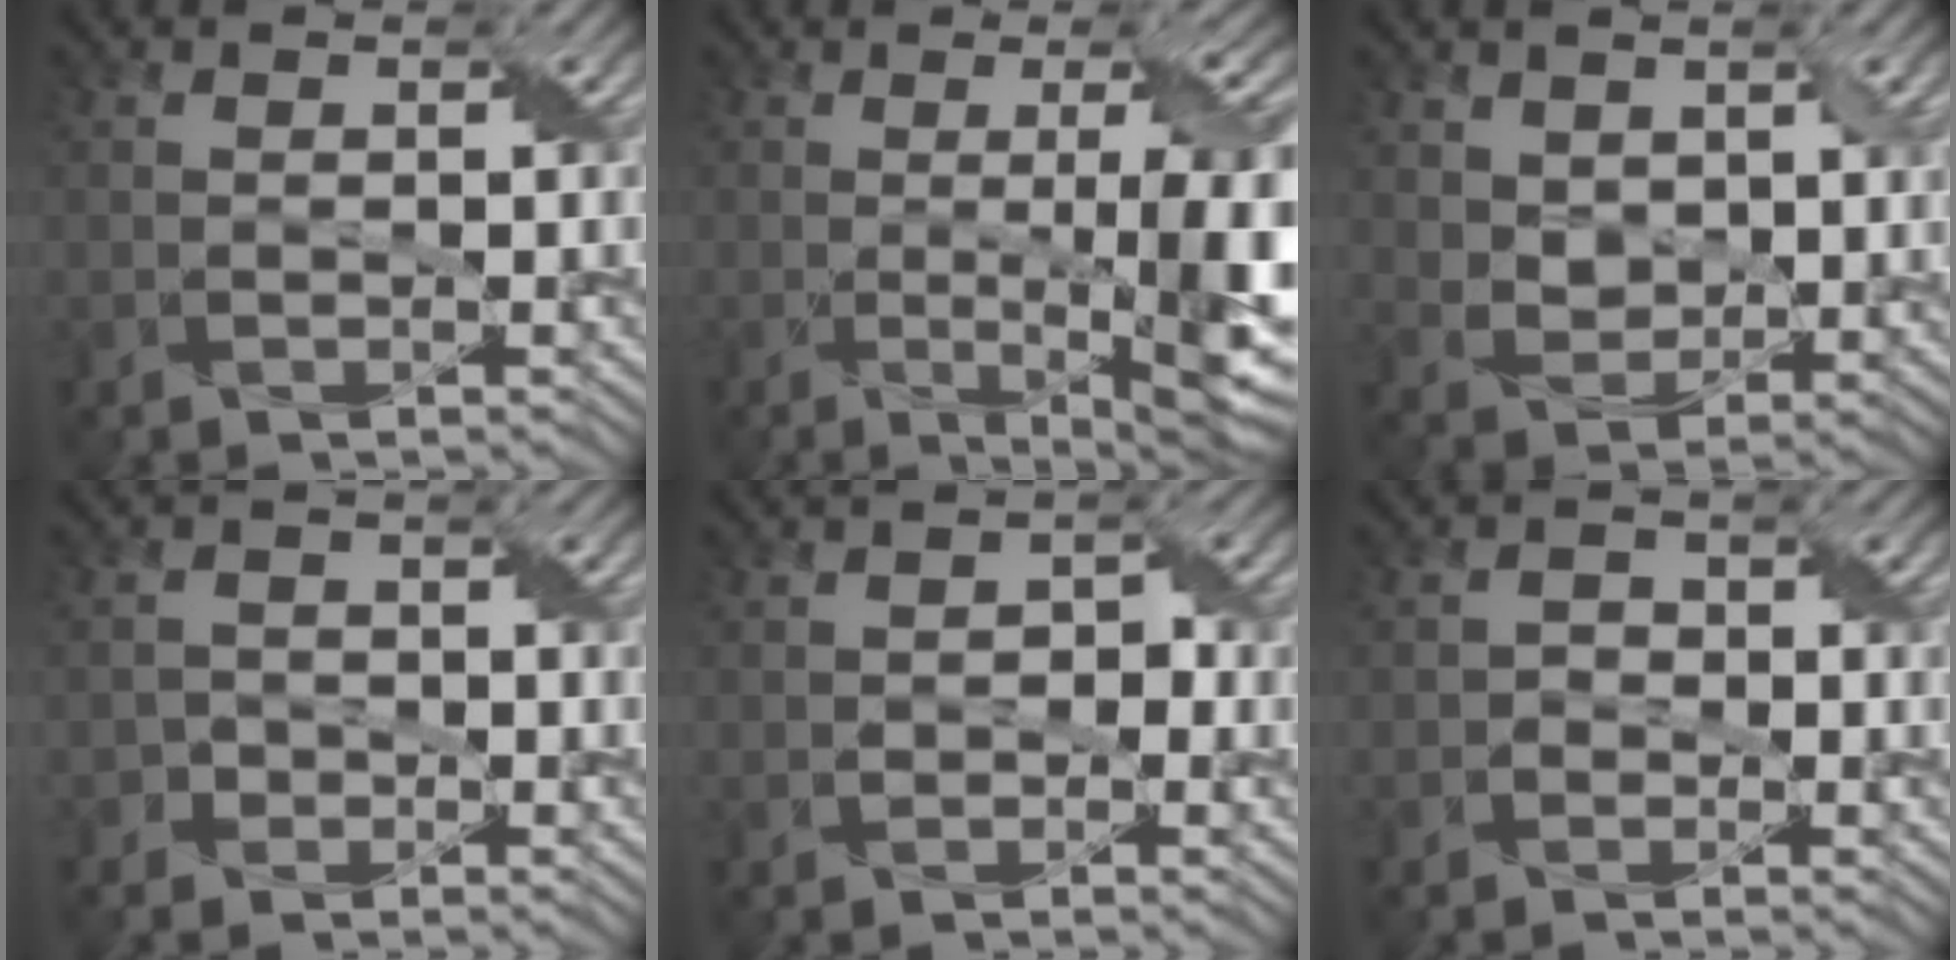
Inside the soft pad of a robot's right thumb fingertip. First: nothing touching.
{"total": 11.6, "force": [-1.4, 3.0, 11.2], "torque": [-0.154, -0.004, -0.018]}
{"total": 4.5, "force": [2.4, 3.2, 2.2], "torque": [-0.064, -0.011, 0.044]}
{"total": 1.7, "force": [-0.8, 1.4, 0.3], "torque": [0.002, 0.004, -0.016]}
{"total": 2.1, "force": [-0.4, 1.6, 1.3], "torque": [-0.023, -0.001, -0.007]}
{"total": 1.6, "force": [-0.6, 1.4, 0.5], "torque": [-0.008, 0.001, -0.013]}